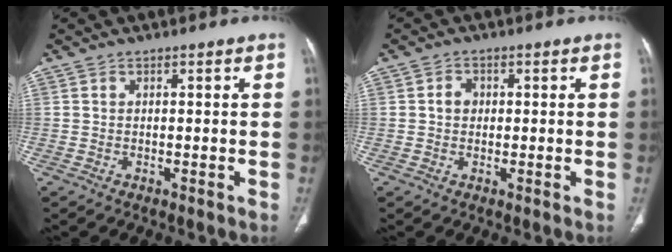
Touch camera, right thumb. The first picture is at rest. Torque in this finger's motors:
{"motor_torque": [-0.31, 0.11, 0.31, -0.08, -0.03]}